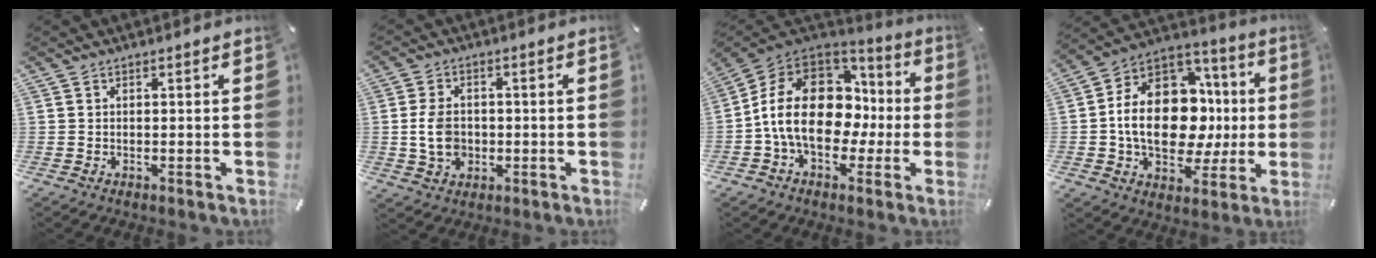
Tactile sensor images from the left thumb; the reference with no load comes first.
{"total": 7.7, "force": [-0.8, 5.8, 4.9], "torque": [-0.107, 0.003, -0.015]}
{"total": 17.9, "force": [-1.4, 13.4, 11.8], "torque": [-0.226, 0.013, -0.017]}
{"total": 21.5, "force": [-1.0, 15.5, 14.8], "torque": [-0.262, -0.002, -0.008]}